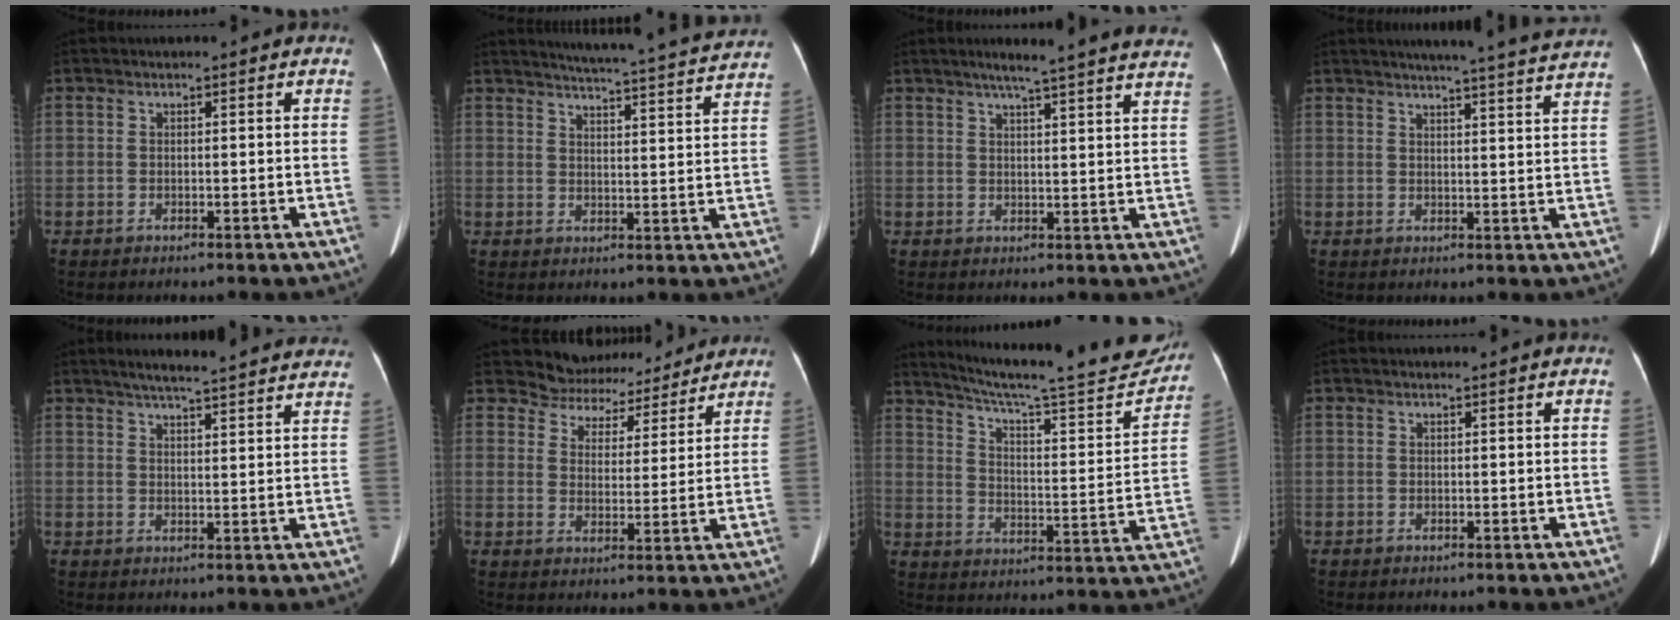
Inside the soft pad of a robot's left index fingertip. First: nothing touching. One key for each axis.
{"total": 18.8, "fx": 17.9, "fy": -0.5, "fz": 6.0, "tx": -0.095, "ty": -0.038, "tz": 0.213}
{"total": 16.5, "fx": 14.4, "fy": -0.1, "fz": 8.2, "tx": -0.114, "ty": -0.005, "tz": 0.169}
{"total": 16.7, "fx": 15.4, "fy": -0.9, "fz": 6.4, "tx": -0.096, "ty": -0.030, "tz": 0.175}
{"total": 19.5, "fx": 17.7, "fy": 1.7, "fz": 7.9, "tx": -0.109, "ty": 0.008, "tz": 0.217}
{"total": 10.1, "fx": 9.4, "fy": 3.6, "fz": -0.2, "tx": 0.012, "ty": 0.006, "tz": 0.119}
{"total": 25.9, "fx": 23.3, "fy": 2.7, "fz": 10.9, "tx": -0.169, "ty": -0.057, "tz": 0.301}
{"total": 0.6, "fx": 0.6, "fy": -0.1, "fz": 0.2, "tx": -0.008, "ty": 0.000, "tz": 0.009}